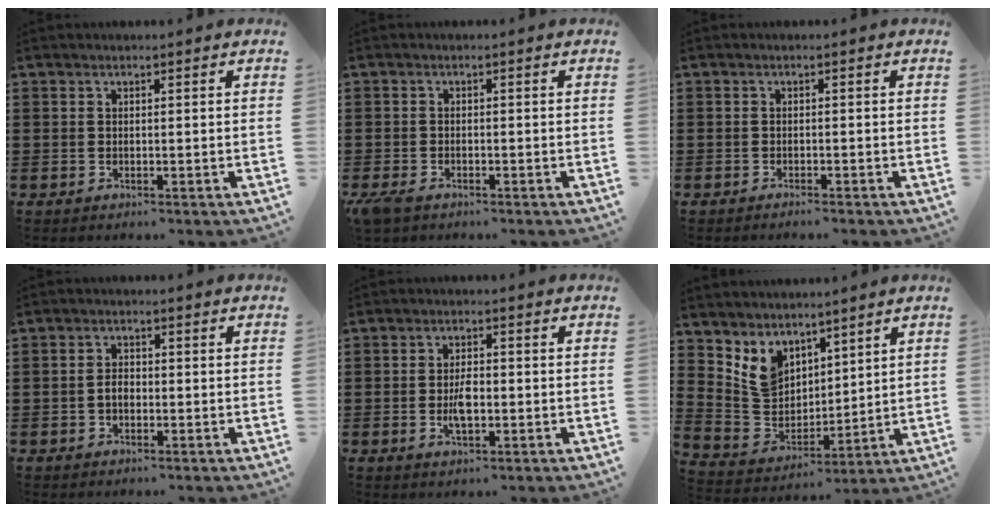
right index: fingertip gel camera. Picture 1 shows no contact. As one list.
[{"total": 1.6, "force": [-1.2, 0.7, 0.6], "torque": [-0.028, -0.002, -0.030]}, {"total": 0.8, "force": [-0.8, 0.0, 0.2], "torque": [-0.005, -0.001, -0.017]}, {"total": 2.1, "force": [-0.6, 1.3, 1.6], "torque": [-0.039, 0.000, -0.014]}, {"total": 3.9, "force": [-0.7, 1.6, 3.5], "torque": [-0.069, 0.002, -0.015]}, {"total": 6.7, "force": [4.1, 5.0, 1.6], "torque": [-0.074, -0.020, 0.079]}]